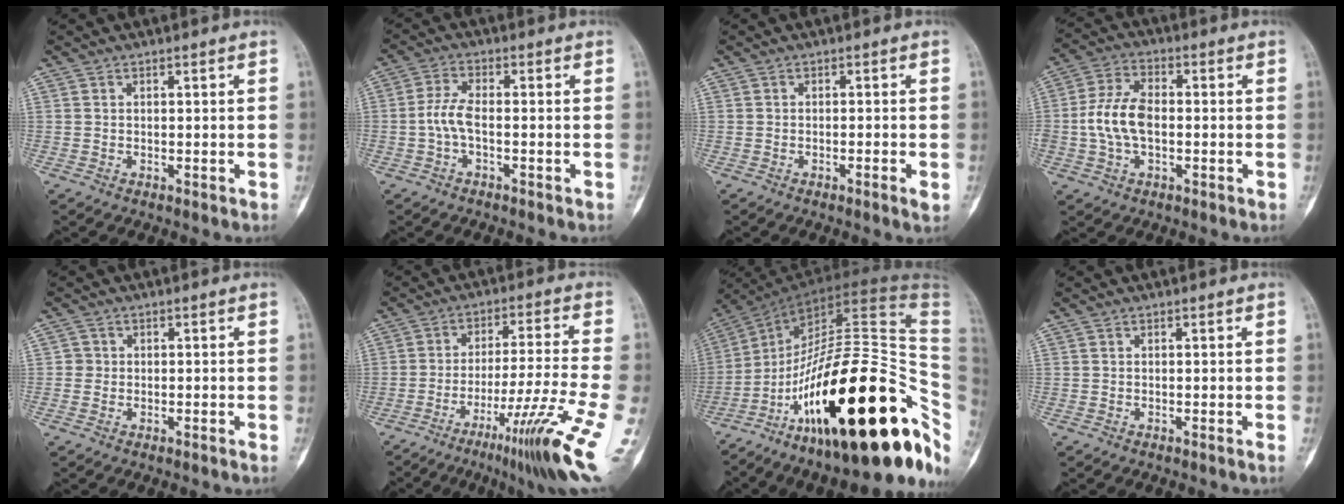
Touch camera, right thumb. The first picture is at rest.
{"total": 4.2, "force": [-1.1, 1.6, 3.7], "torque": [-0.087, 0.011, -0.026]}
{"total": 1.9, "force": [-0.7, 0.2, 1.8], "torque": [-0.036, -0.004, -0.013]}
{"total": 9.2, "force": [-0.9, 5.4, 7.4], "torque": [-0.153, 0.022, -0.022]}
{"total": 1.2, "force": [-0.2, 1.1, 0.2], "torque": [0.007, 0.005, -0.008]}
{"total": 15.7, "force": [-7.5, -0.1, 13.8], "torque": [-0.228, 0.028, -0.119]}
{"total": 38.8, "force": [-12.5, 14.1, 34.0], "torque": [-0.442, 0.090, -0.190]}
{"total": 0.0}